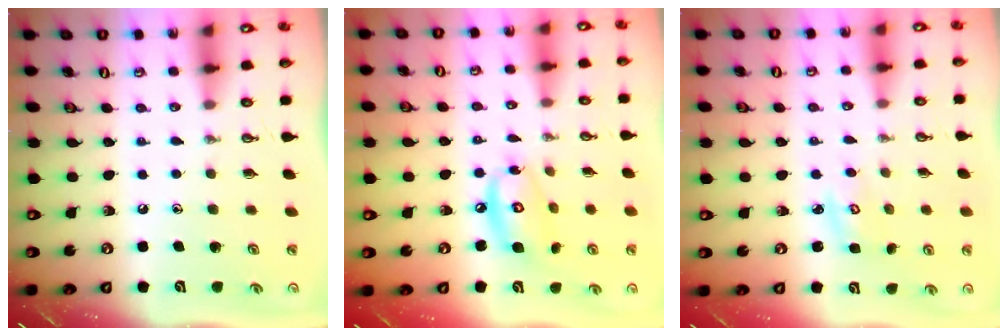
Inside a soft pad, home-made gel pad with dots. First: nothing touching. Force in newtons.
{"total": 11.4, "press": 11.3, "slide": 0.8}
{"total": 3.2, "press": 3.2, "slide": 0.3}